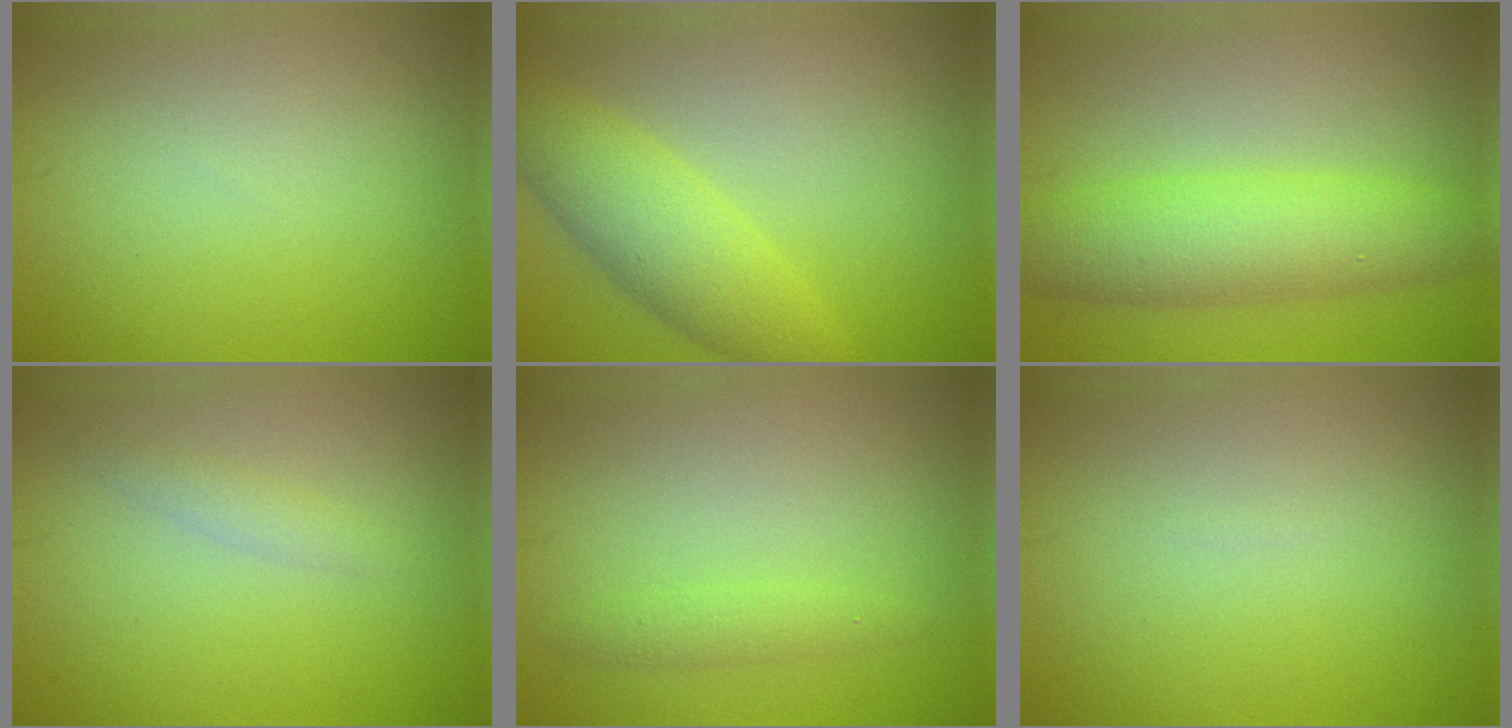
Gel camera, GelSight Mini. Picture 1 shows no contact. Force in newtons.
{"total": 5.3, "press": 5.3, "slide": 0.3}
{"total": 6.2, "press": 6.2, "slide": 0.3}
{"total": 1.3, "press": 1.3, "slide": 0.0}
{"total": 1.4, "press": 1.4, "slide": 0.1}
{"total": 0.0}